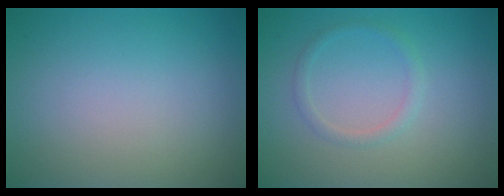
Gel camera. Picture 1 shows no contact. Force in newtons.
{"total": 1.3, "press": 1.2, "slide": 0.0}